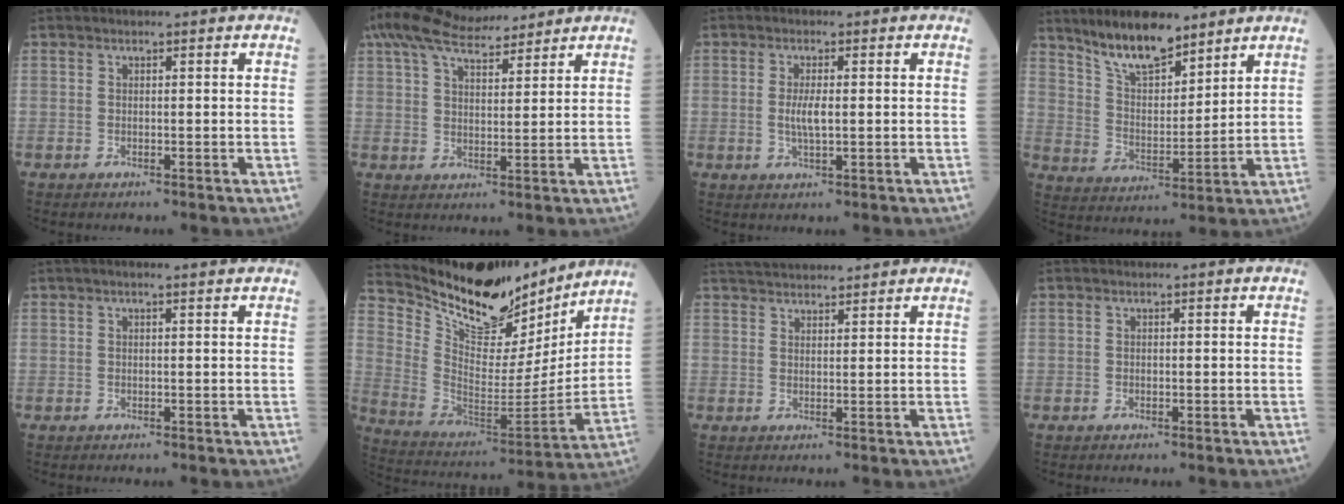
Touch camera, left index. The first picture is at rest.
{"total": 12.4, "force": [11.1, 2.1, 5.1], "torque": [-0.103, 0.035, 0.191]}
{"total": 3.0, "force": [0.0, 0.6, 3.0], "torque": [-0.064, -0.003, 0.002]}
{"total": 10.7, "force": [8.7, 3.1, 5.4], "torque": [-0.103, 0.002, 0.166]}
{"total": 1.6, "force": [1.2, 0.0, 1.0], "torque": [-0.018, 0.014, 0.018]}
{"total": 20.0, "force": [18.1, 5.2, 6.7], "torque": [-0.133, -0.032, 0.300]}
{"total": 7.7, "force": [7.3, 1.0, 2.3], "torque": [-0.042, 0.036, 0.114]}
{"total": 0.0}